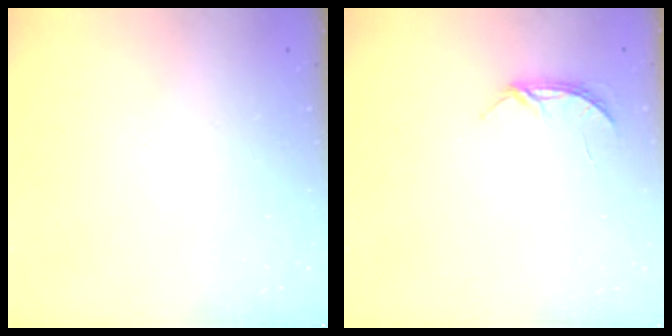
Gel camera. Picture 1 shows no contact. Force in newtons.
{"total": 4.0, "press": 4.0, "slide": 0.4}